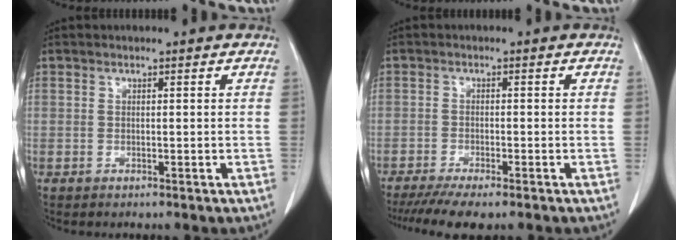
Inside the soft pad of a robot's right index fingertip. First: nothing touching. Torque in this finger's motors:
{"motor_torque": [-0.05, -0.05, 0.17, 0.03]}